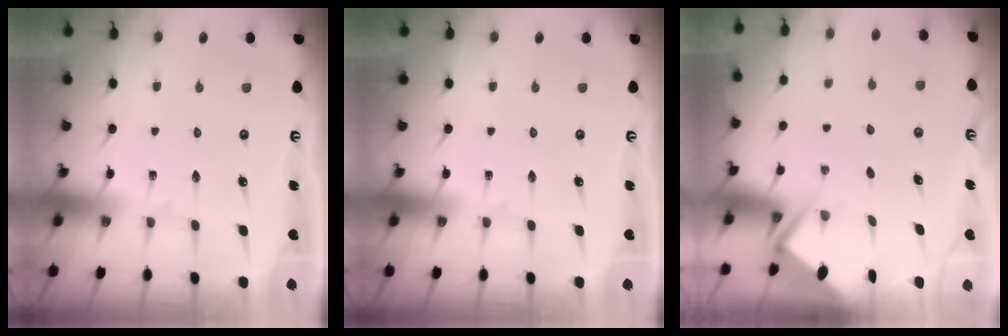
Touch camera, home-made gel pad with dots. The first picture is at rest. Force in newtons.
{"total": 0.0}
{"total": 3.0, "press": 2.9, "slide": 0.4}